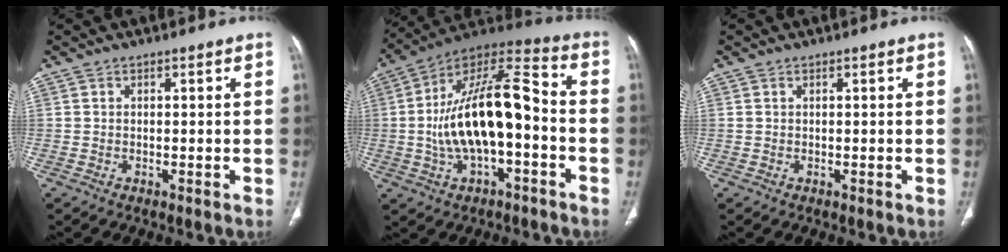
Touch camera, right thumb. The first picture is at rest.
{"total": 20.3, "force": [-2.5, 8.8, 18.0], "torque": [-0.320, 0.051, -0.043]}
{"total": 0.0}